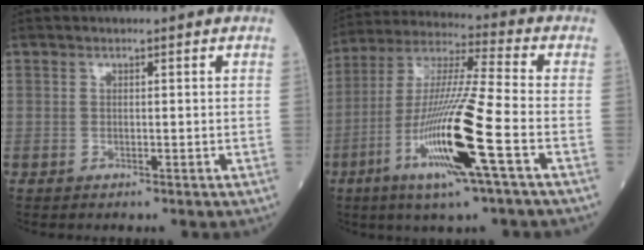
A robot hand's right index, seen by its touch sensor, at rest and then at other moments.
{"total": 16.9, "force": [-6.1, -0.3, 15.7], "torque": [-0.318, -0.017, -0.117]}